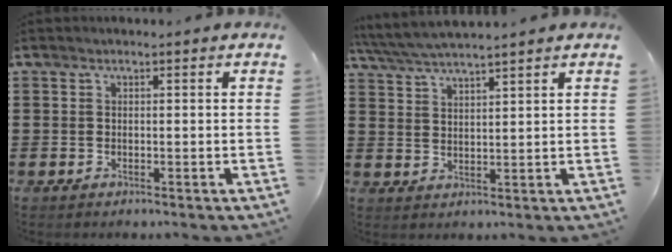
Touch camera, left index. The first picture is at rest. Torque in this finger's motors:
{"motor_torque": [0.62, -0.64, 0.30, 0.09]}